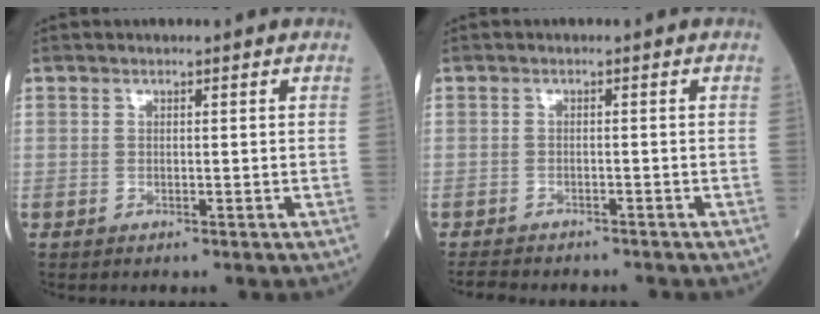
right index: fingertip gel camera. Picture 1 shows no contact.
{"total": 6.9, "force": [-6.1, 1.8, 2.5], "torque": [-0.041, -0.008, -0.086]}